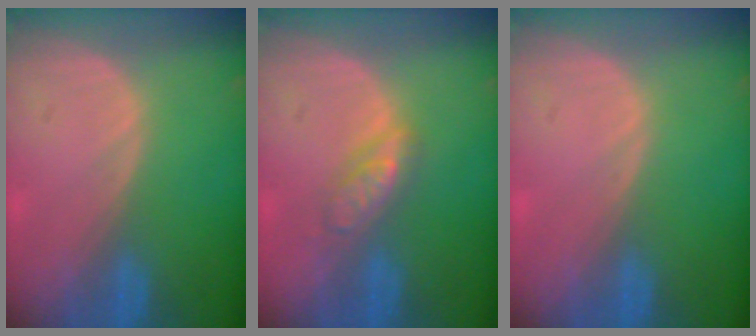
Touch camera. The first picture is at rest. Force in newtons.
{"total": 3.8, "press": 3.7, "slide": 0.3}
{"total": 0.0}